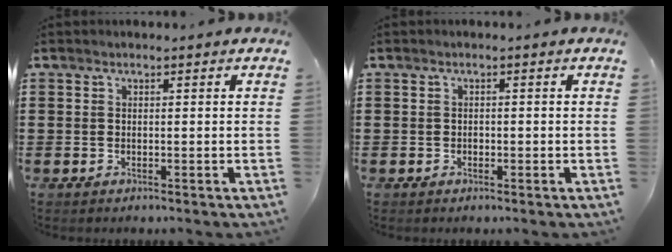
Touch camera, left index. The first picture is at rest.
{"total": 0.5, "force": [-0.1, 0.3, 0.4], "torque": [-0.010, 0.001, -0.001]}